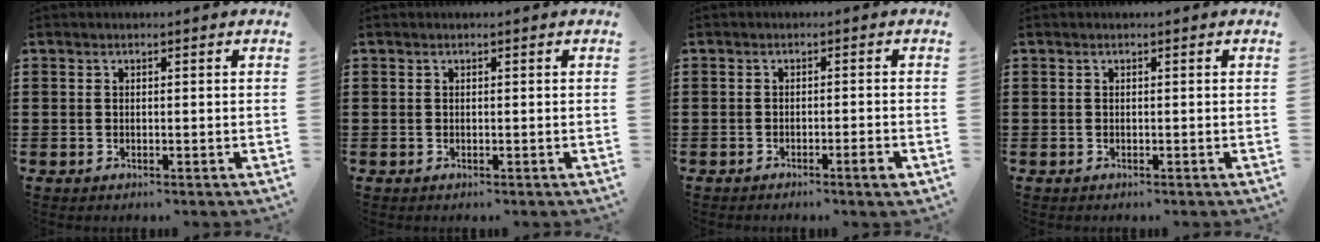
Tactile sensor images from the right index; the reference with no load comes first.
{"total": 0.0}
{"total": 2.5, "force": [-1.5, 0.0, 2.0], "torque": [-0.032, -0.007, -0.024]}
{"total": 0.0}